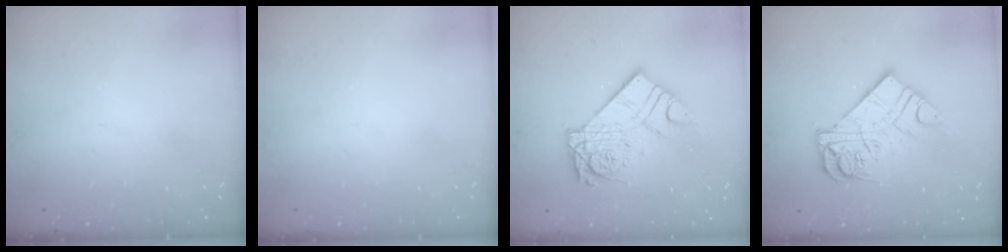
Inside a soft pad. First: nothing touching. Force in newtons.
{"total": 0.0}
{"total": 14.8, "press": 14.7, "slide": 1.6}
{"total": 13.7, "press": 13.7, "slide": 1.4}